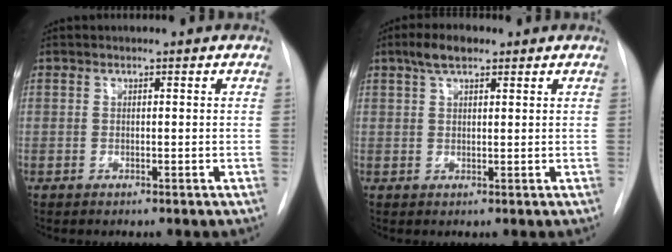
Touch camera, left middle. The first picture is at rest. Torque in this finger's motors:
{"motor_torque": [0.18, -0.15, -0.10, -0.02]}